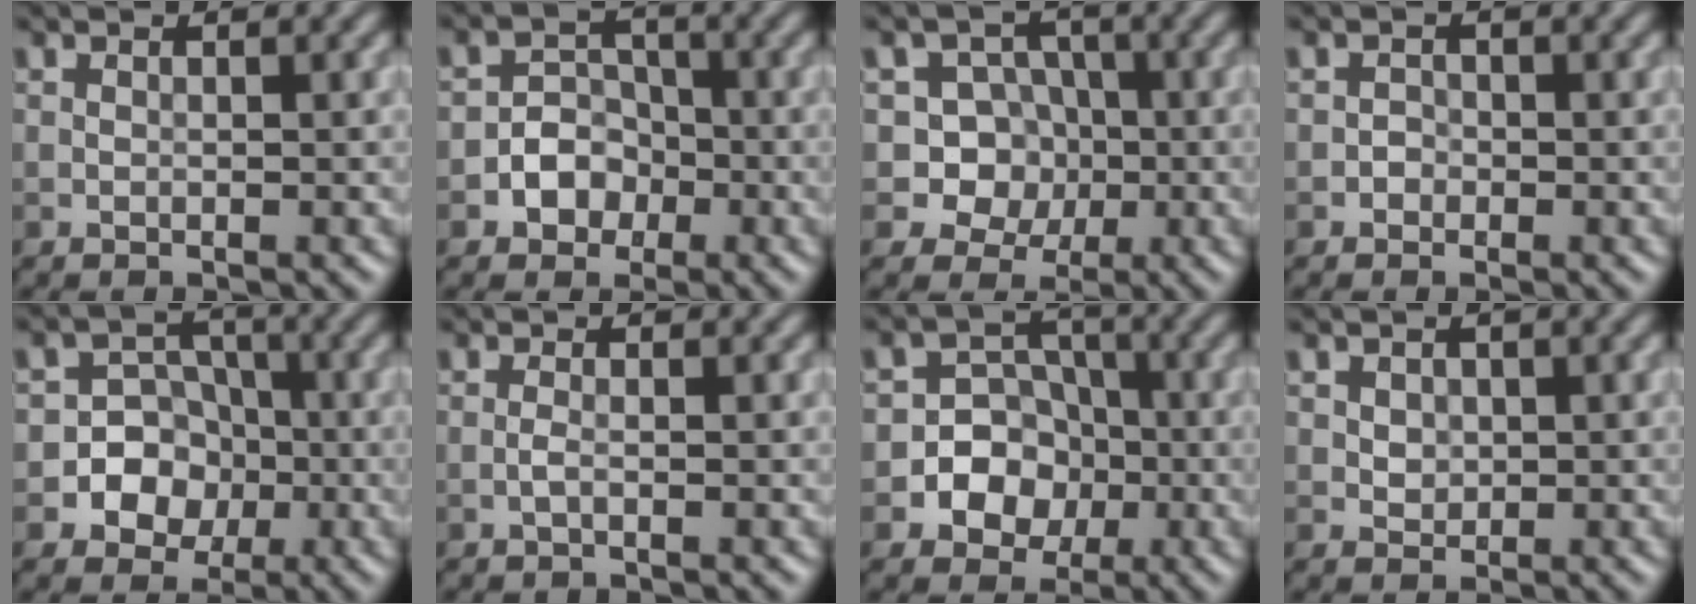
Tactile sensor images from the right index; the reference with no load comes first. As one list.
[{"total": 3.0, "force": [-1.2, 2.5, 1.1], "torque": [0.007, 0.007, -0.031]}, {"total": 6.0, "force": [-0.9, 5.7, 1.7], "torque": [-0.012, 0.026, -0.043]}, {"total": 0.8, "force": [-0.4, 0.7, 0.0], "torque": [0.006, 0.000, -0.007]}, {"total": 5.9, "force": [-1.7, 5.5, 1.5], "torque": [0.006, 0.018, -0.049]}, {"total": 0.8, "force": [-0.3, 0.1, 0.7], "torque": [-0.017, 0.000, -0.008]}, {"total": 6.0, "force": [-1.7, 5.4, 1.8], "torque": [0.003, 0.018, -0.053]}, {"total": 1.1, "force": [0.3, 0.9, 0.4], "torque": [-0.008, -0.002, 0.007]}]